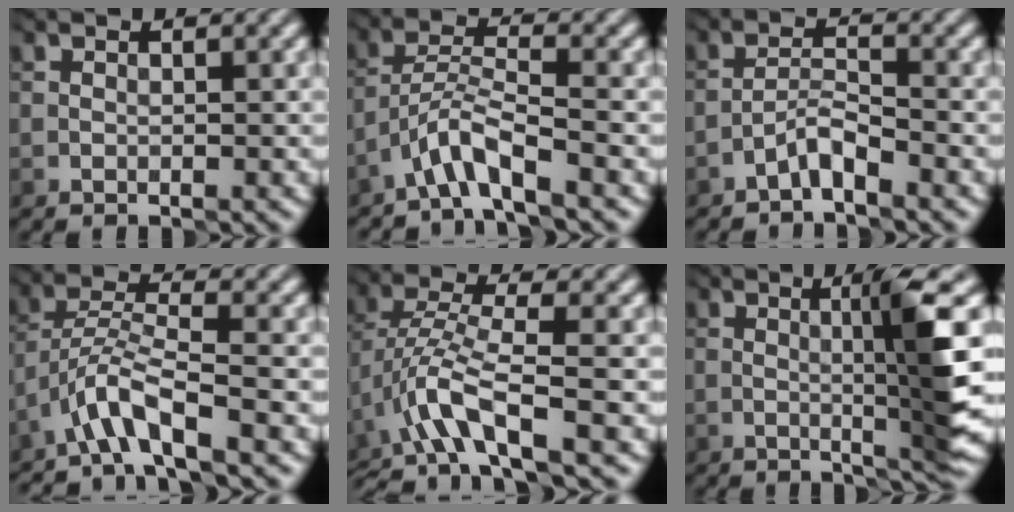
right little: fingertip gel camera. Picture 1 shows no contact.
{"total": 3.5, "force": [-2.7, 0.1, 2.3], "torque": [-0.043, 0.011, -0.058]}
{"total": 2.2, "force": [-1.7, 0.3, 1.3], "torque": [-0.025, 0.013, -0.037]}
{"total": 4.3, "force": [-2.9, 0.4, 3.1], "torque": [-0.058, 0.006, -0.062]}
{"total": 5.6, "force": [-2.4, 1.2, 4.9], "torque": [-0.104, 0.007, -0.054]}
{"total": 6.3, "force": [0.6, 0.2, 6.3], "torque": [-0.101, 0.004, 0.018]}